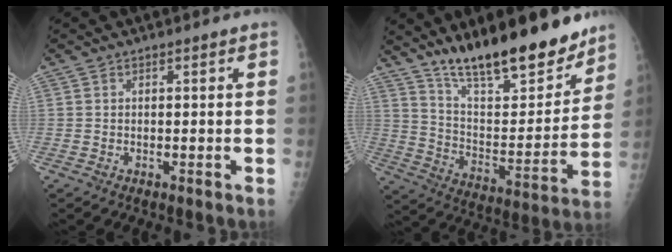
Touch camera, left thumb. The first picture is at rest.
{"total": 22.3, "force": [17.2, 6.5, 12.6], "torque": [-0.158, -0.100, 0.283]}